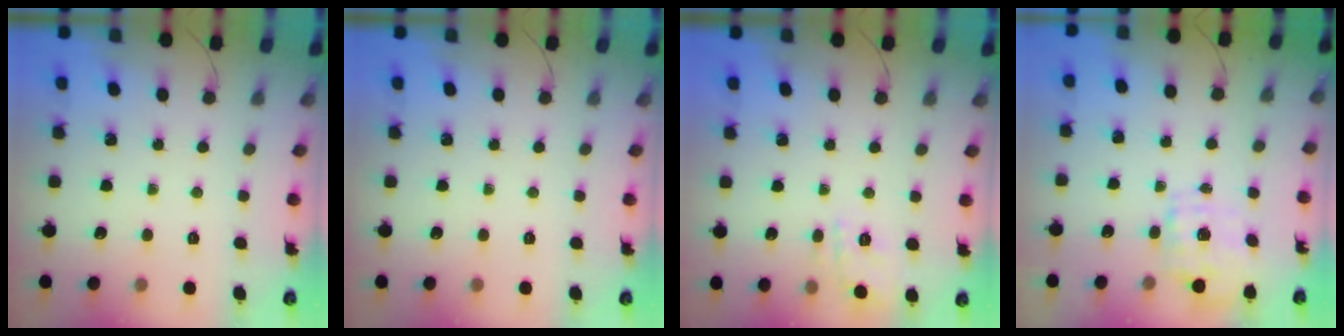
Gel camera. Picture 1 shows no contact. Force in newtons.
{"total": 0.0}
{"total": 2.9, "press": 2.7, "slide": 1.2}
{"total": 1.7, "press": 1.6, "slide": 0.5}